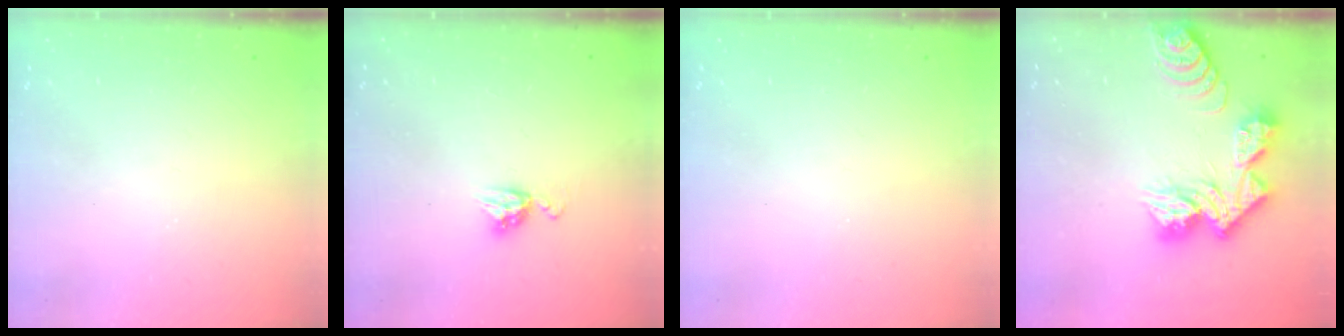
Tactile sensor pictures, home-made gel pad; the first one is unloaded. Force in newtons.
{"total": 5.9, "press": 5.9, "slide": 0.5}
{"total": 0.0}
{"total": 14.7, "press": 14.7, "slide": 1.3}